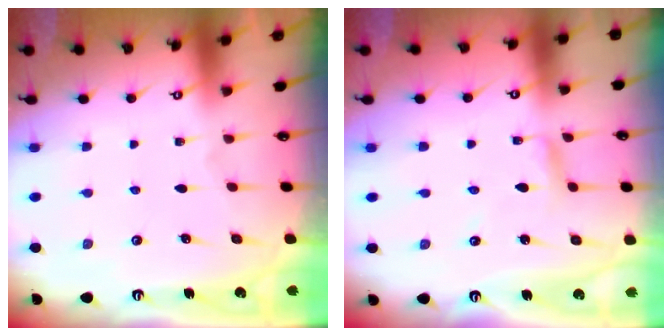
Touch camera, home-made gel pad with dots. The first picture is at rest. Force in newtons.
{"total": 2.3, "press": 2.3, "slide": 0.2}